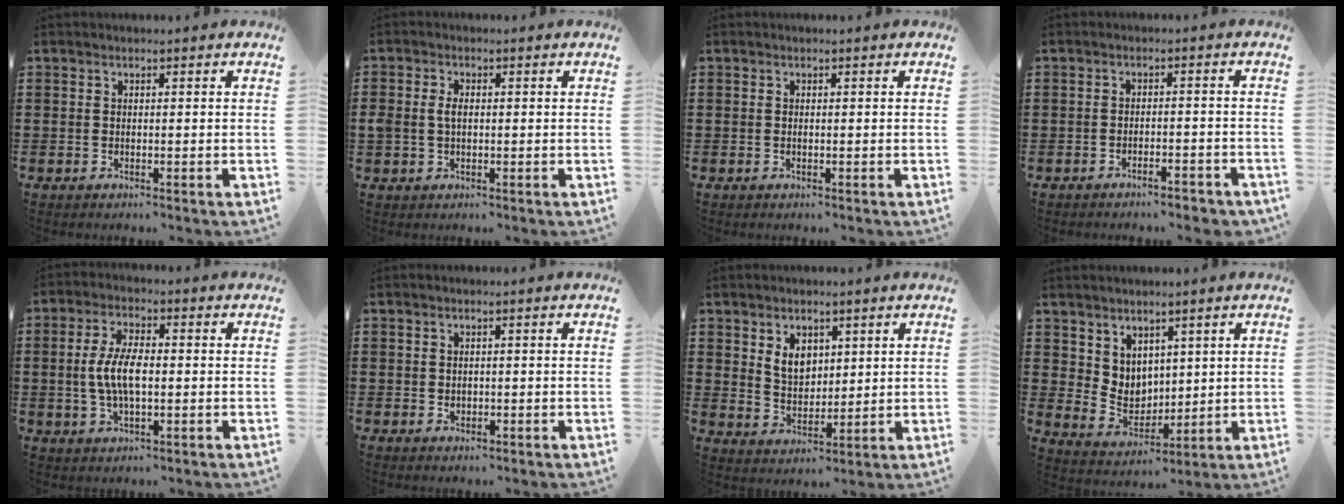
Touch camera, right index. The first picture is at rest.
{"total": 2.6, "force": [0.1, 1.7, 2.0], "torque": [-0.048, 0.005, -0.001]}
{"total": 0.0}
{"total": 2.4, "force": [-2.2, 0.2, 0.8], "torque": [-0.017, 0.001, -0.045]}
{"total": 6.8, "force": [-0.3, 2.9, 6.2], "torque": [-0.141, -0.002, -0.014]}
{"total": 0.9, "force": [0.1, 0.8, 0.3], "torque": [-0.009, 0.006, 0.001]}
{"total": 4.8, "force": [2.0, 3.5, 2.7], "torque": [-0.058, 0.007, 0.035]}
{"total": 5.2, "force": [3.5, 3.8, 0.7], "torque": [-0.038, -0.007, 0.067]}